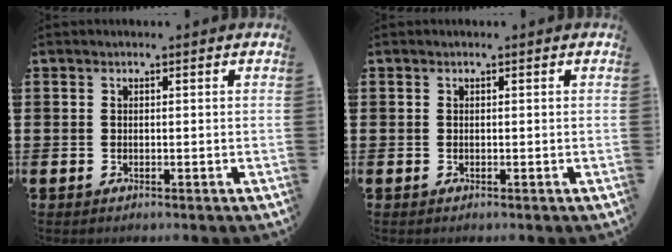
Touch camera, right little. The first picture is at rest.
{"total": 0.0}